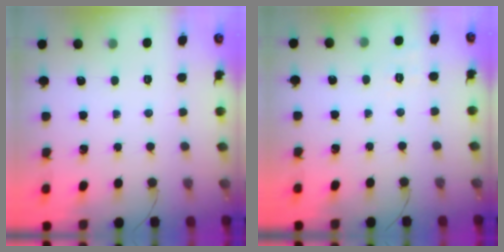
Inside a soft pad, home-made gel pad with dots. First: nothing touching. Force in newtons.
{"total": 2.1, "press": 1.2, "slide": 1.8}